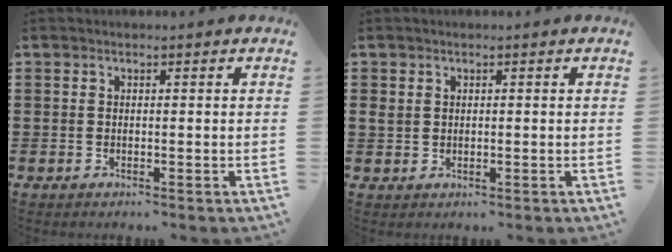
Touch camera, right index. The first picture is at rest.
{"total": 1.1, "force": [0.5, 0.8, 0.5], "torque": [-0.012, 0.006, 0.008]}